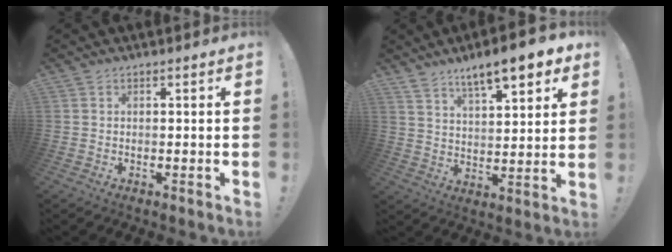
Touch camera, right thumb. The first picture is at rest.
{"total": 11.1, "force": [8.1, 2.9, 7.1], "torque": [-0.109, -0.050, 0.136]}